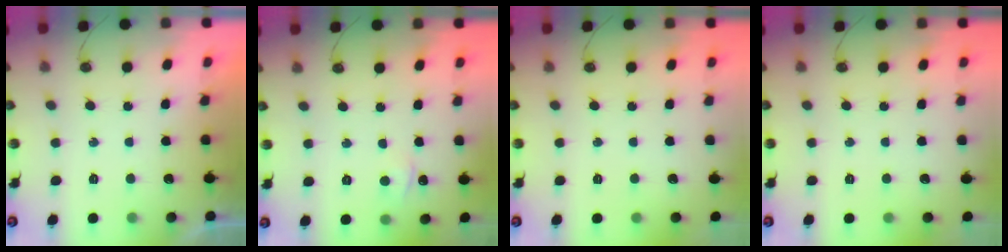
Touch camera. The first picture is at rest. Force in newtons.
{"total": 3.4, "press": 3.4, "slide": 0.4}
{"total": 0.0}
{"total": 0.0}